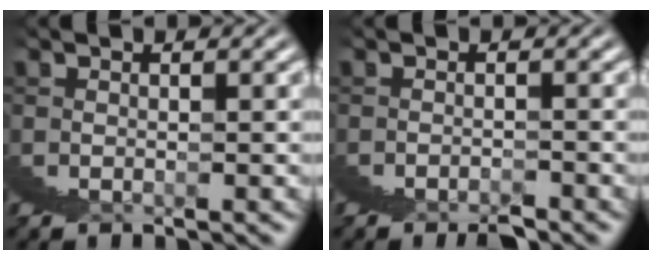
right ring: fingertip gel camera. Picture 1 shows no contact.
{"total": 1.2, "force": [-0.7, -0.8, -0.5], "torque": [0.021, 0.010, -0.014]}